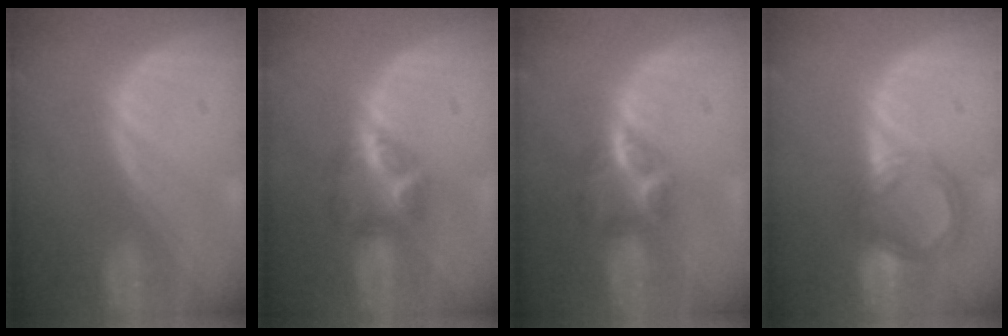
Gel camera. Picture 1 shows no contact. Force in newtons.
{"total": 5.7, "press": 5.6, "slide": 0.8}
{"total": 6.1, "press": 5.5, "slide": 2.6}
{"total": 5.8, "press": 5.7, "slide": 0.6}